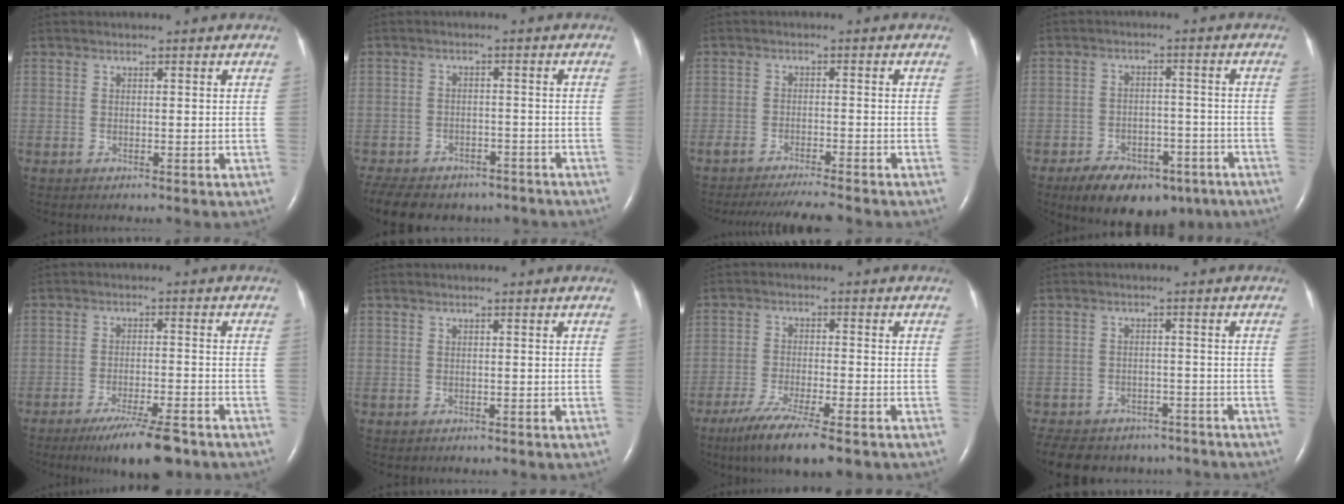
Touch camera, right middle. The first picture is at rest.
{"total": 17.3, "force": [-13.6, 8.2, 6.8], "torque": [-0.189, -0.014, -0.174]}
{"total": 8.3, "force": [-7.6, 0.0, 3.4], "torque": [-0.047, -0.017, -0.115]}
{"total": 12.9, "force": [-8.8, 6.5, 6.9], "torque": [-0.103, 0.004, -0.129]}
{"total": 9.3, "force": [-6.9, 1.1, 6.1], "torque": [-0.099, -0.021, -0.110]}
{"total": 0.0}
{"total": 10.5, "force": [-7.4, 1.0, 7.4], "torque": [-0.129, -0.027, -0.119]}
{"total": 15.0, "force": [-12.2, 7.1, 5.0], "torque": [-0.120, -0.002, -0.150]}